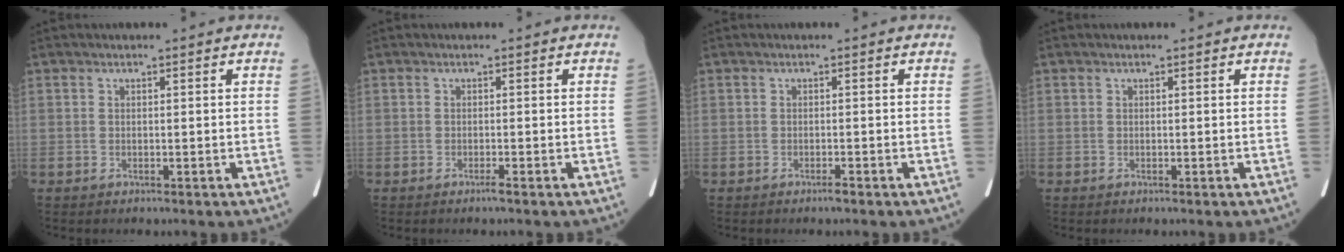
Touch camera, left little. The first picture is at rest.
{"total": 0.7, "force": [-0.5, -0.2, 0.5], "torque": [-0.009, 0.000, -0.008]}
{"total": 0.7, "force": [-0.6, 0.0, 0.4], "torque": [-0.008, 0.000, -0.009]}
{"total": 0.0}